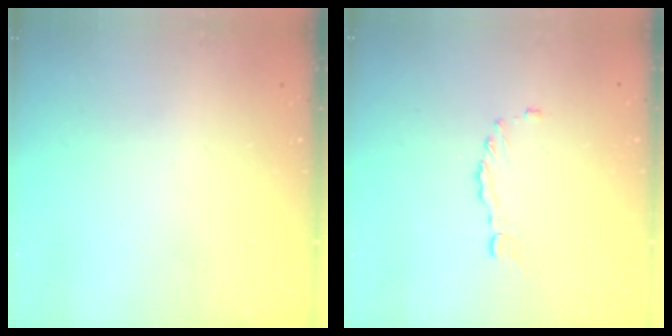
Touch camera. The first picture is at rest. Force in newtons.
{"total": 1.3, "press": 1.3, "slide": 0.3}